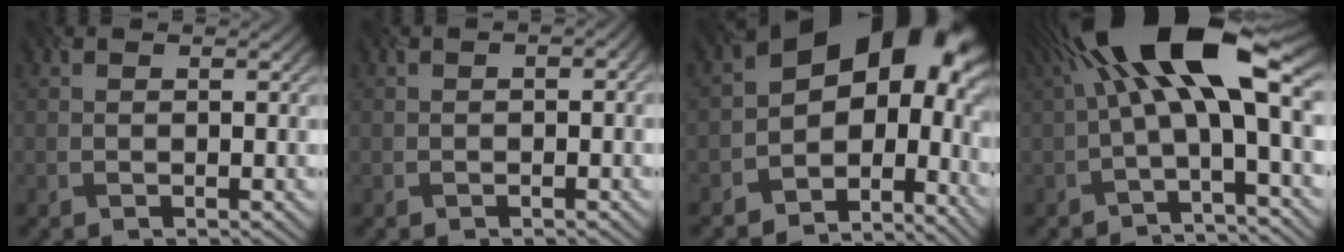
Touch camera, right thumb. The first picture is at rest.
{"total": 1.3, "force": [-0.2, 0.6, 1.1], "torque": [-0.014, 0.002, -0.005]}
{"total": 15.6, "force": [-0.9, 11.0, 11.0], "torque": [-0.130, -0.033, 0.027]}
{"total": 17.3, "force": [3.7, 5.7, 15.9], "torque": [-0.281, 0.031, 0.059]}